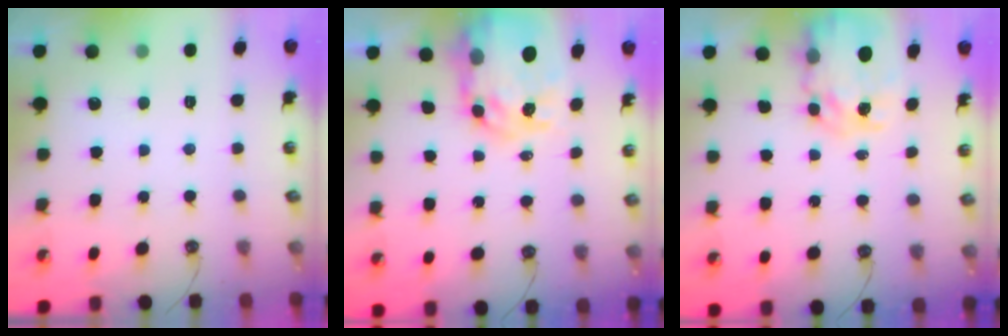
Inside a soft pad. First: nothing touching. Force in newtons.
{"total": 11.8, "press": 11.8, "slide": 0.9}
{"total": 7.6, "press": 7.6, "slide": 0.6}